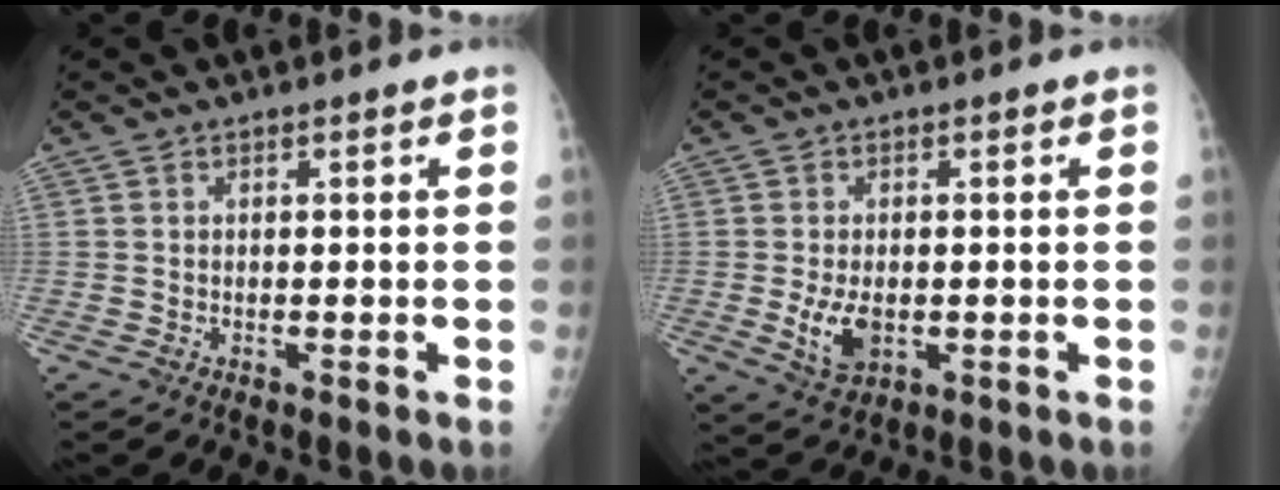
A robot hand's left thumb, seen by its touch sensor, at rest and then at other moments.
{"total": 5.5, "force": [-1.0, 3.4, 4.3], "torque": [-0.076, -0.010, -0.010]}